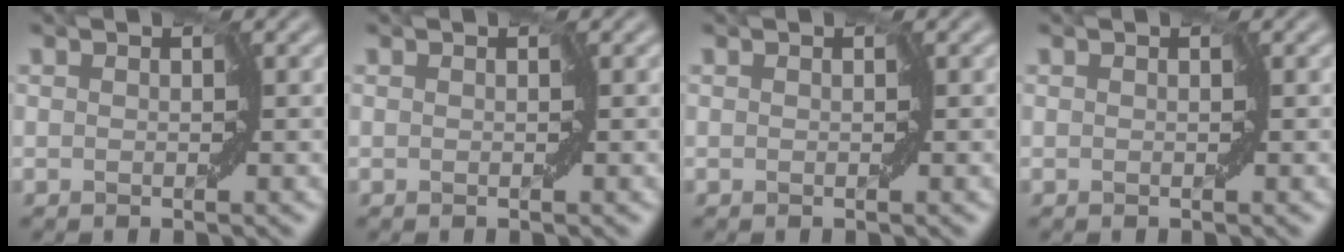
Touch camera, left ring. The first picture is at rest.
{"total": 0.0}
{"total": 0.0}
{"total": 0.0}